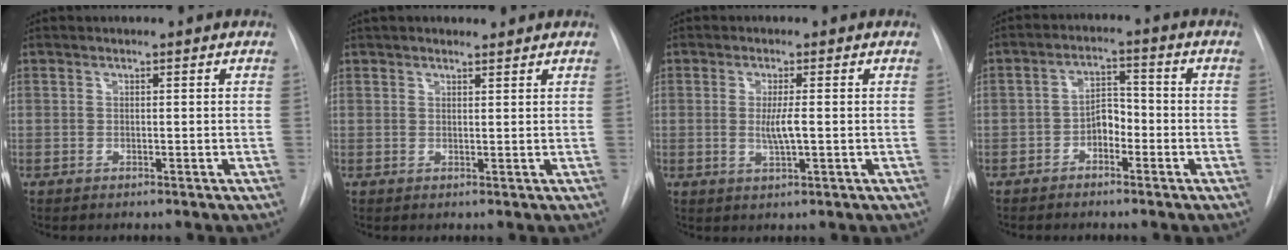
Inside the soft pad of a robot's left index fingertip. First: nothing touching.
{"total": 4.2, "force": [3.7, 1.2, 1.7], "torque": [-0.020, 0.026, 0.055]}
{"total": 3.3, "force": [-0.1, 0.2, 3.3], "torque": [-0.065, -0.006, -0.002]}
{"total": 4.1, "force": [-2.0, 2.3, 2.7], "torque": [-0.046, 0.016, -0.039]}